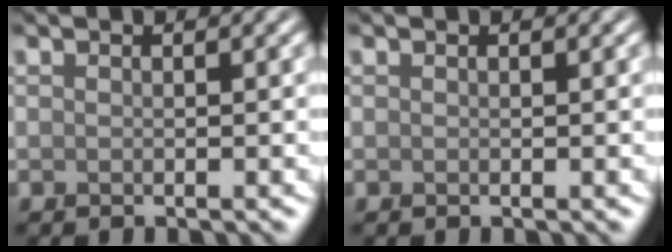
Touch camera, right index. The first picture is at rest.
{"total": 0.0}